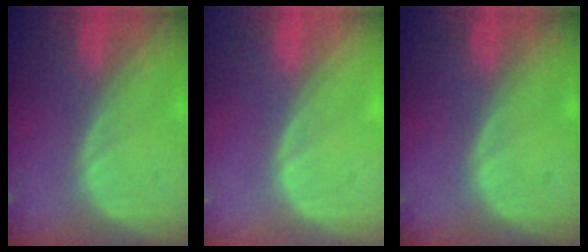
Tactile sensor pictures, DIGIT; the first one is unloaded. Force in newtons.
{"total": 0.0}
{"total": 0.0}